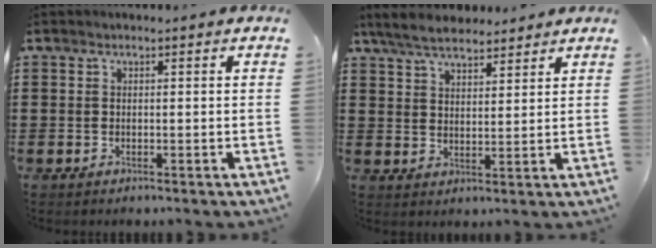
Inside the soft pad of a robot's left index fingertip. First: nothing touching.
{"total": 5.7, "force": [5.0, 2.0, 1.9], "torque": [-0.054, -0.002, 0.094]}